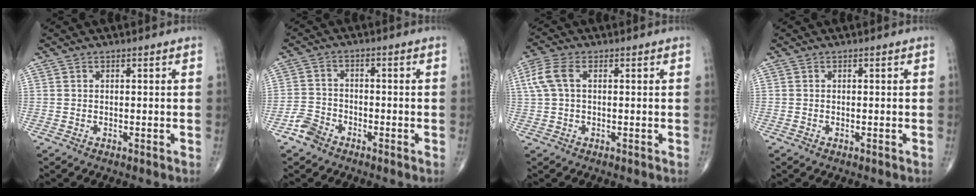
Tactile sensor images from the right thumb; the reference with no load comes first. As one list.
[{"total": 3.9, "force": [-2.9, 2.4, 1.1], "torque": [-0.018, 0.016, -0.061]}, {"total": 5.5, "force": [1.1, 3.0, 4.5], "torque": [-0.122, 0.019, 0.020]}, {"total": 0.0}]